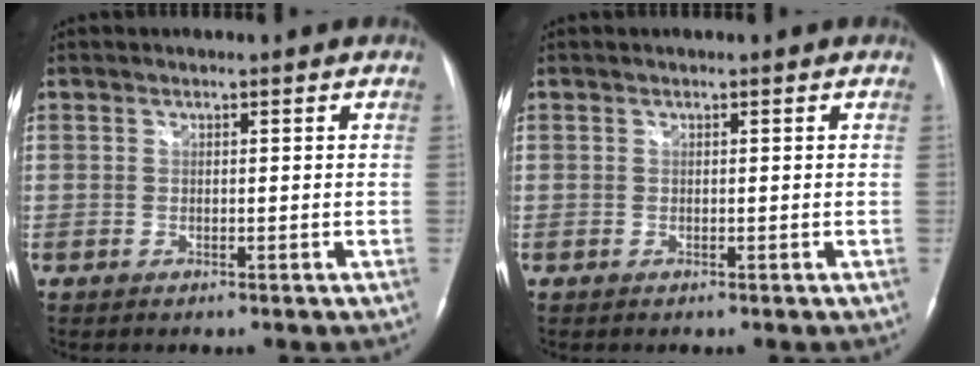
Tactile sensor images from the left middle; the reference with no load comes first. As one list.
[{"total": 0.0}]